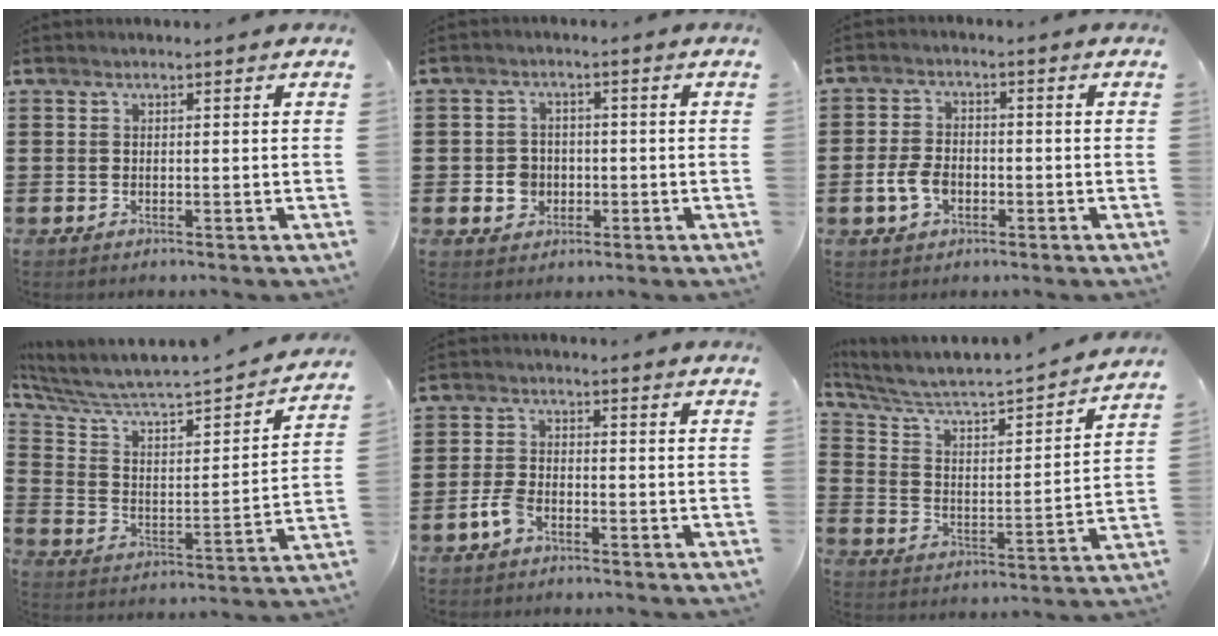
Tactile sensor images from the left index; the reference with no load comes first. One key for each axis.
{"total": 3.5, "fx": -0.8, "fy": 3.2, "fz": 1.4, "tx": -0.035, "ty": 0.004, "tz": -0.017}
{"total": 4.9, "fx": -1.5, "fy": 3.1, "fz": 3.4, "tx": -0.082, "ty": 0.001, "tz": -0.032}
{"total": 4.7, "fx": 4.1, "fy": 1.1, "fz": 2.0, "tx": -0.067, "ty": -0.048, "tz": 0.060}
{"total": 3.7, "fx": -2.1, "fy": 1.8, "fz": 2.5, "tx": -0.064, "ty": 0.001, "tz": -0.043}
{"total": 3.9, "fx": 3.4, "fy": 0.7, "fz": 1.8, "tx": -0.059, "ty": -0.038, "tz": 0.044}